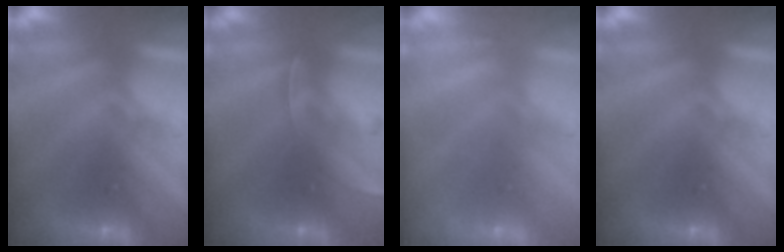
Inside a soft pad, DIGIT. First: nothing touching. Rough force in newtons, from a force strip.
{"total": 2.5}
{"total": 2.3}
{"total": 0.0}